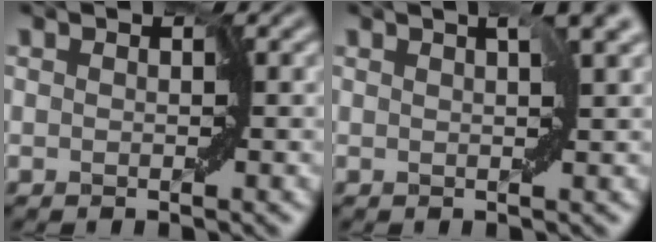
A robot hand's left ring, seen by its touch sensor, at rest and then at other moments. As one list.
[{"total": 2.9, "force": [1.4, 0.4, 2.5], "torque": [-0.042, 0.007, 0.025]}]